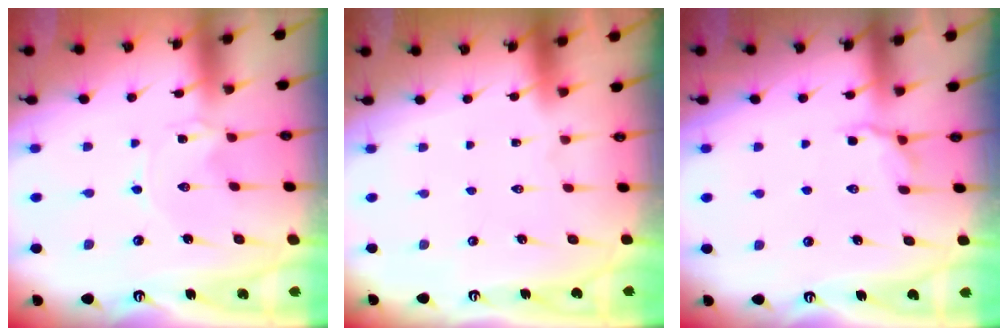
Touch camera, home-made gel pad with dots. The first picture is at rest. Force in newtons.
{"total": 1.5, "press": 1.5, "slide": 0.1}
{"total": 4.0, "press": 3.6, "slide": 1.6}